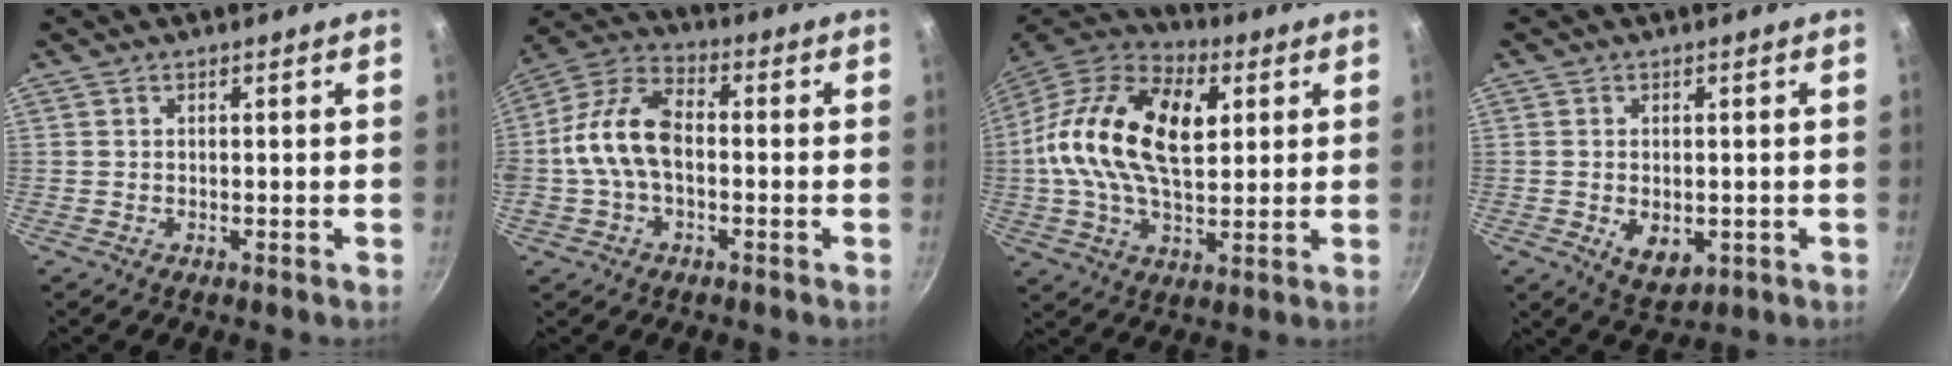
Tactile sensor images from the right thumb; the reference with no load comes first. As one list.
[{"total": 12.2, "force": [-1.1, 7.2, 9.8], "torque": [-0.179, 0.041, -0.038]}, {"total": 22.6, "force": [4.0, 13.1, 18.0], "torque": [-0.328, 0.017, 0.051]}, {"total": 6.2, "force": [-1.1, 4.0, 4.6], "torque": [-0.062, -0.010, -0.006]}]